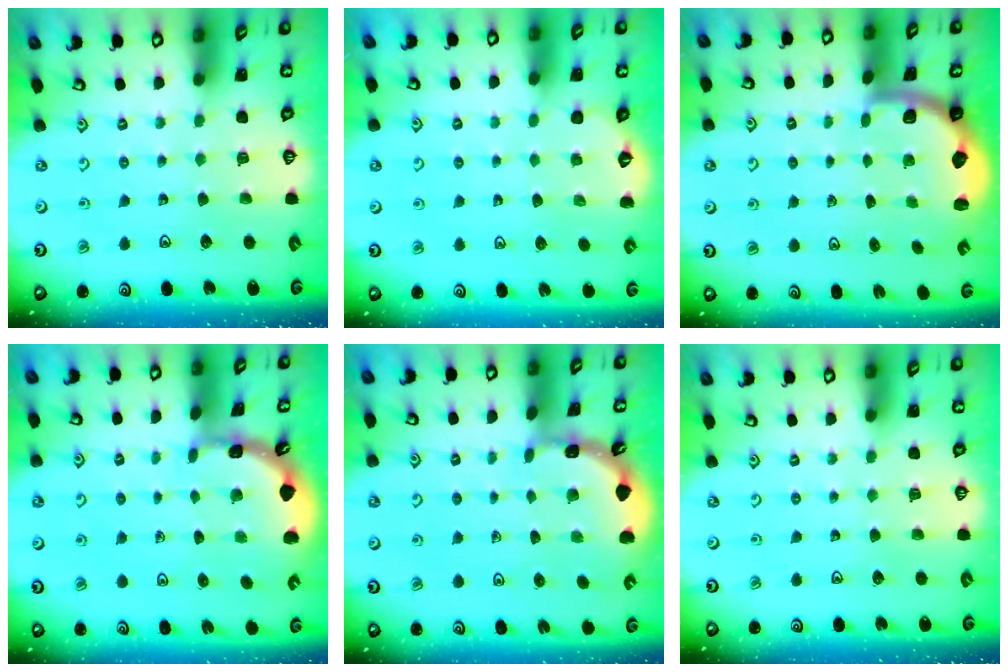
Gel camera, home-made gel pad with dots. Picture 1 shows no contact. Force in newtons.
{"total": 1.9, "press": 0.5, "slide": 1.9}
{"total": 2.0, "press": 2.0, "slide": 0.5}
{"total": 1.6, "press": 1.6, "slide": 0.3}
{"total": 1.7, "press": 1.7, "slide": 0.1}
{"total": 0.0}